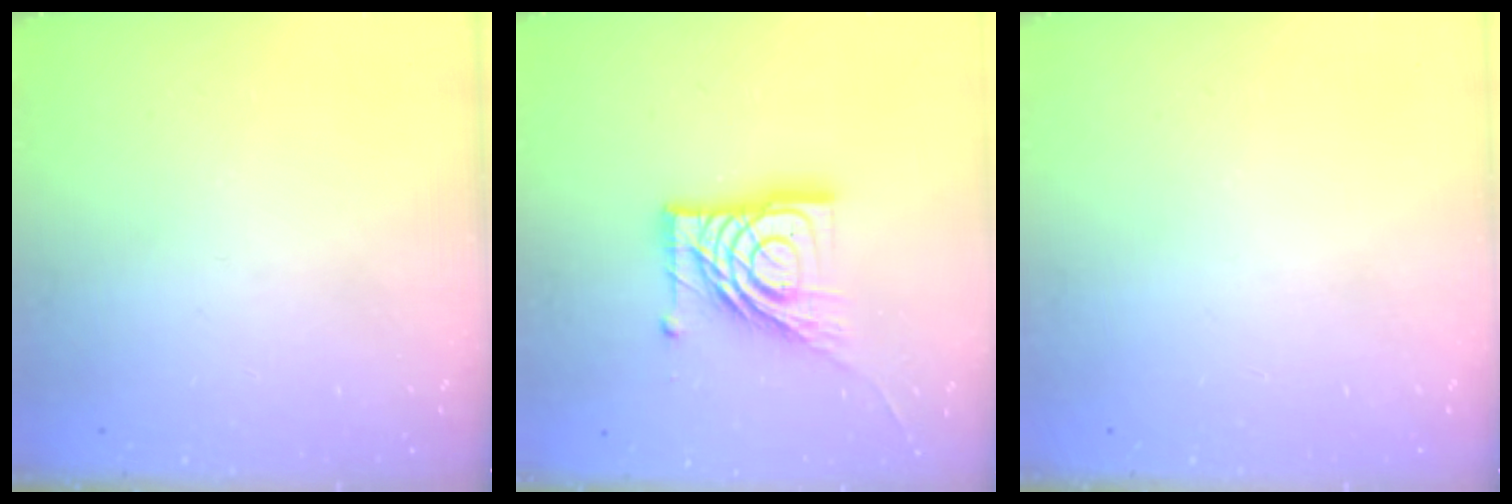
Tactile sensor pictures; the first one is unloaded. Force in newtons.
{"total": 17.8, "press": 17.7, "slide": 2.0}
{"total": 0.0}